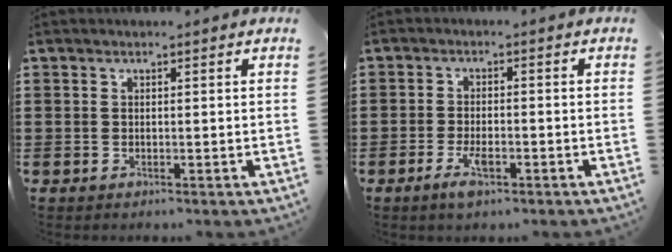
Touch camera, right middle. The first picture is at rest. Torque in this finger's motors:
{"motor_torque": [0.73, 0.77, 0.00, 0.00]}